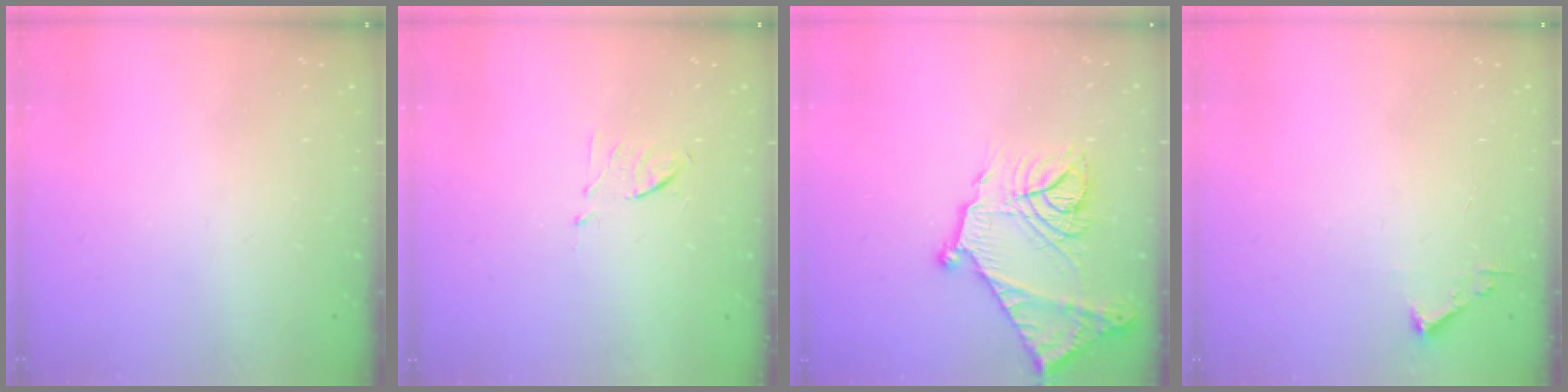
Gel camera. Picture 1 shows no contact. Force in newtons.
{"total": 6.6, "press": 6.5, "slide": 0.9}
{"total": 20.7, "press": 20.6, "slide": 2.0}
{"total": 2.4, "press": 2.4, "slide": 0.3}